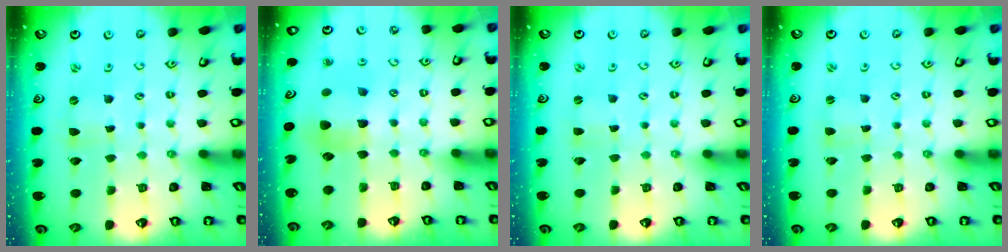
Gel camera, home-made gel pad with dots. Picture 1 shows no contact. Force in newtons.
{"total": 7.1, "press": 7.1, "slide": 0.6}
{"total": 0.9, "press": 0.9, "slide": 0.2}
{"total": 0.8, "press": 0.8, "slide": 0.0}